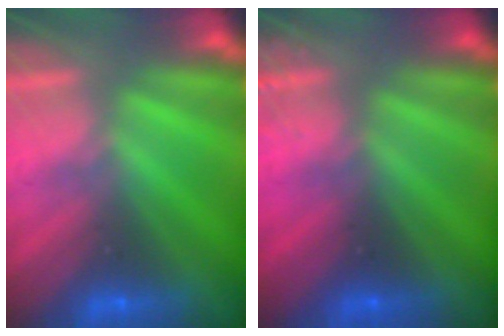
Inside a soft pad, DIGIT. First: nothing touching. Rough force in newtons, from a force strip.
{"total": 3.3}